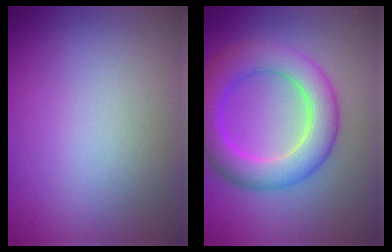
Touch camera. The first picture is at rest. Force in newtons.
{"total": 6.6, "press": 6.6, "slide": 0.3}